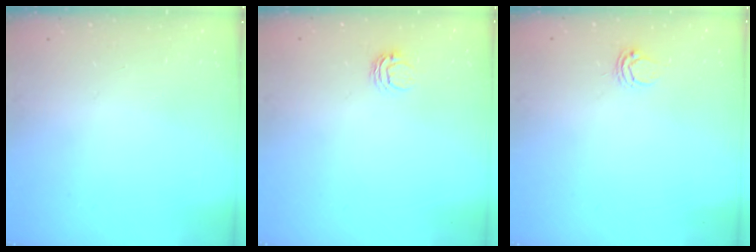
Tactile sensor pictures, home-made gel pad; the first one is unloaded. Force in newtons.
{"total": 4.2, "press": 4.2, "slide": 0.3}
{"total": 5.5, "press": 5.5, "slide": 0.6}